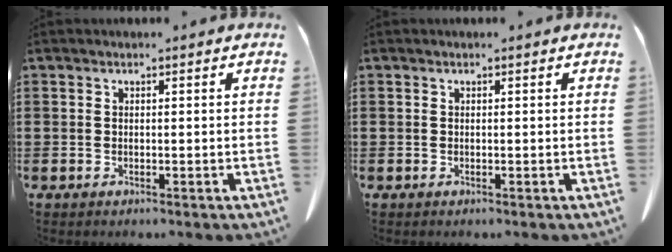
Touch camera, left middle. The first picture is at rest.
{"total": 0.0}